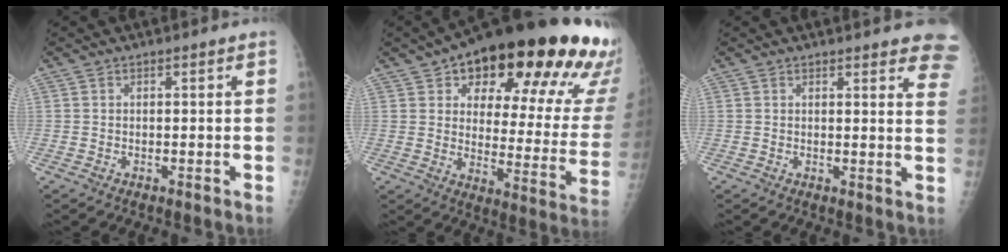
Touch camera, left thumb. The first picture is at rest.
{"total": 30.5, "force": [18.1, 11.6, 21.6], "torque": [-0.243, -0.046, 0.241]}
{"total": 9.8, "force": [8.2, 2.3, 4.8], "torque": [-0.019, -0.031, 0.070]}